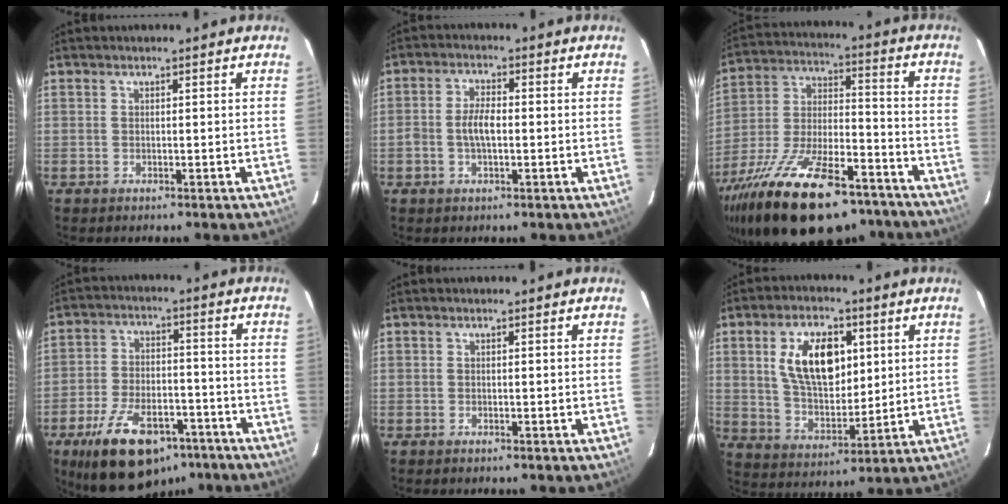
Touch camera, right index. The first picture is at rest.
{"total": 4.5, "force": [-0.7, 2.1, 3.9], "torque": [-0.080, 0.007, -0.012]}
{"total": 28.9, "force": [-20.1, 11.4, 17.4], "torque": [-0.328, -0.020, -0.308]}
{"total": 18.6, "force": [-11.9, 9.1, 11.0], "torque": [-0.214, -0.007, -0.182]}
{"total": 0.0}
{"total": 13.8, "force": [4.2, 7.7, 10.7], "torque": [-0.190, 0.014, 0.084]}